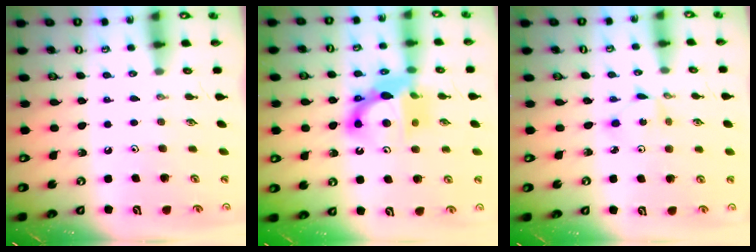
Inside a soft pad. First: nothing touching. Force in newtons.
{"total": 11.3, "press": 11.0, "slide": 2.4}
{"total": 1.9, "press": 1.9, "slide": 0.1}